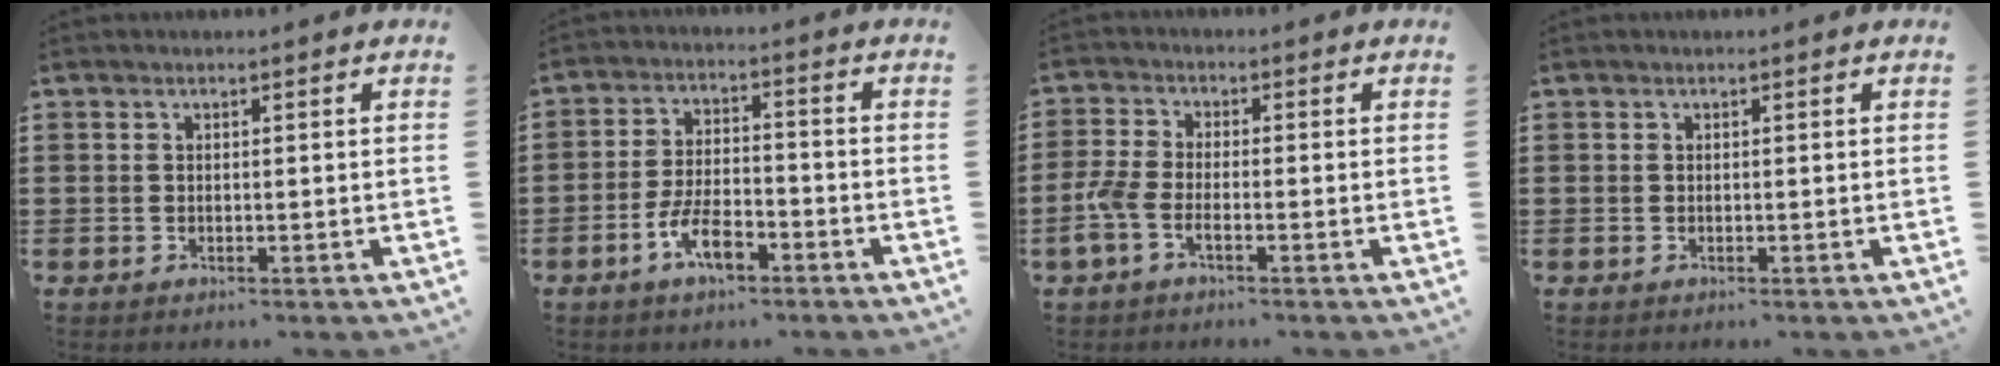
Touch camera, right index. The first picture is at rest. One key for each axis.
{"total": 6.6, "fx": -3.5, "fy": 2.7, "fz": 5.0, "tx": -0.106, "ty": 0.004, "tz": -0.069}
{"total": 3.7, "fx": -1.9, "fy": 1.0, "fz": 3.0, "tx": -0.081, "ty": -0.007, "tz": -0.041}
{"total": 0.0}